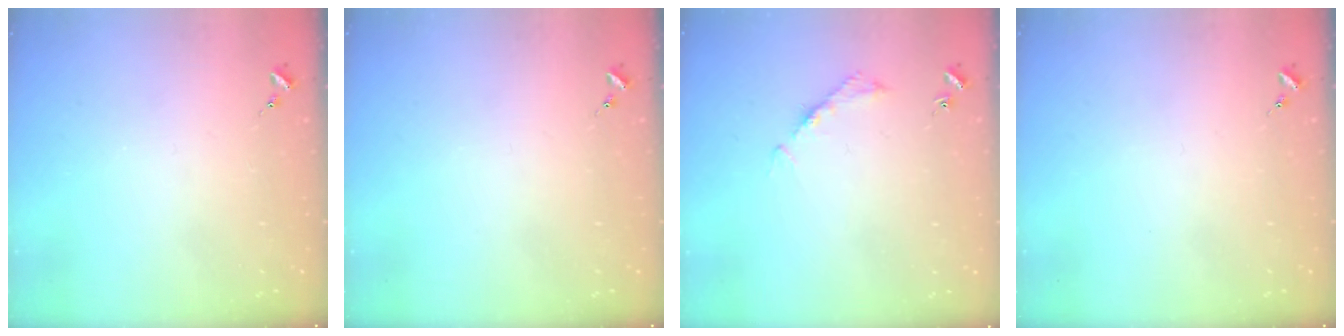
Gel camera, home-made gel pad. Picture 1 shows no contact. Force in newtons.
{"total": 0.0}
{"total": 4.1, "press": 4.1, "slide": 0.3}
{"total": 0.0}